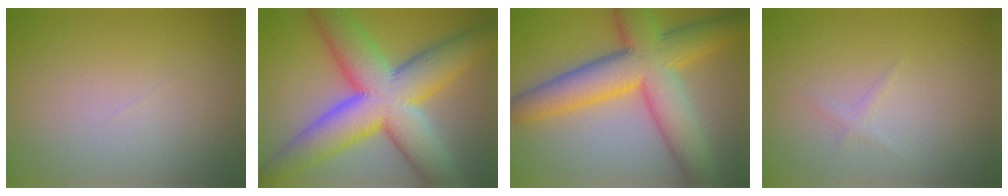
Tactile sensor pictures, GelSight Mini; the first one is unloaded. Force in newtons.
{"total": 13.4, "press": 13.4, "slide": 0.4}
{"total": 10.9, "press": 10.9, "slide": 0.2}
{"total": 0.7, "press": 0.7, "slide": 0.1}